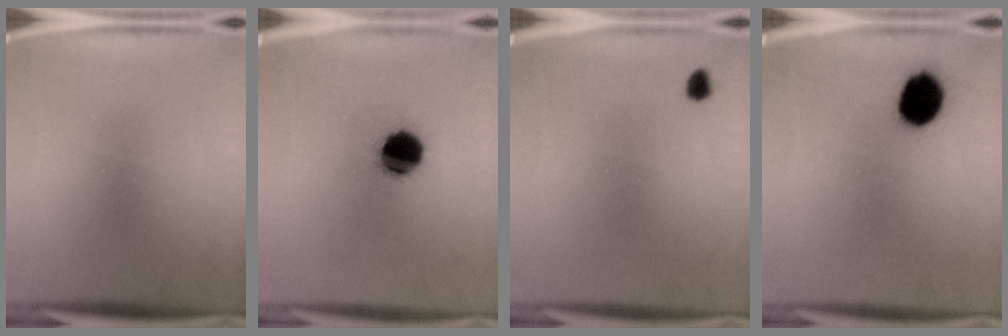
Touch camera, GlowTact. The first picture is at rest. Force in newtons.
{"total": 10.8}
{"total": 1.4}
{"total": 10.6}